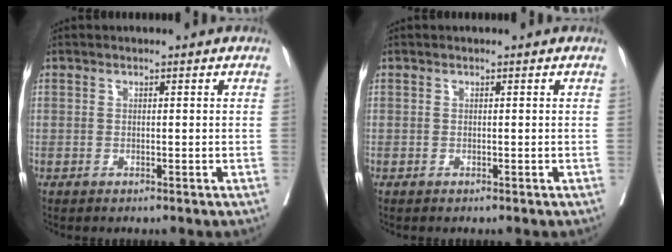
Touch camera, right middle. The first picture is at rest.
{"total": 0.0}